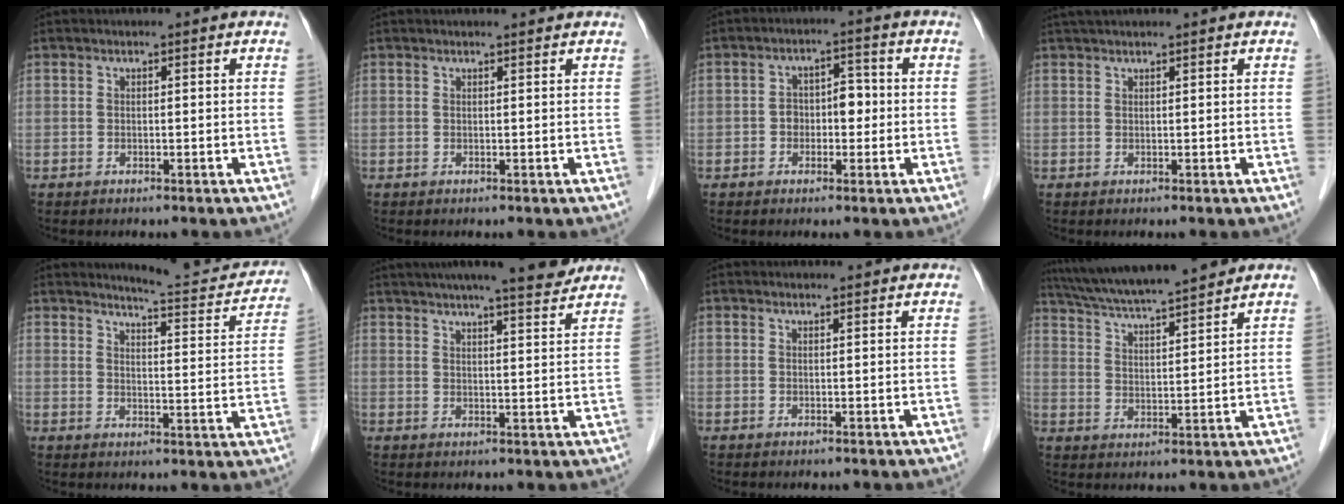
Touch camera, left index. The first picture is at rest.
{"total": 1.3, "force": [1.2, -0.1, 0.5], "torque": [-0.008, 0.002, 0.016]}
{"total": 4.3, "force": [-0.9, 2.6, 3.3], "torque": [-0.051, 0.017, -0.015]}
{"total": 2.8, "force": [2.4, -0.4, 1.4], "torque": [-0.013, 0.026, 0.043]}
{"total": 10.7, "force": [10.5, 0.9, 2.0], "torque": [-0.018, -0.033, 0.122]}
{"total": 12.5, "force": [10.9, 0.5, 6.1], "torque": [-0.094, 0.002, 0.141]}
{"total": 1.7, "force": [1.7, 0.1, 0.3], "torque": [-0.009, 0.002, 0.018]}
{"total": 14.7, "force": [13.1, 0.2, 6.7], "torque": [-0.122, 0.017, 0.212]}